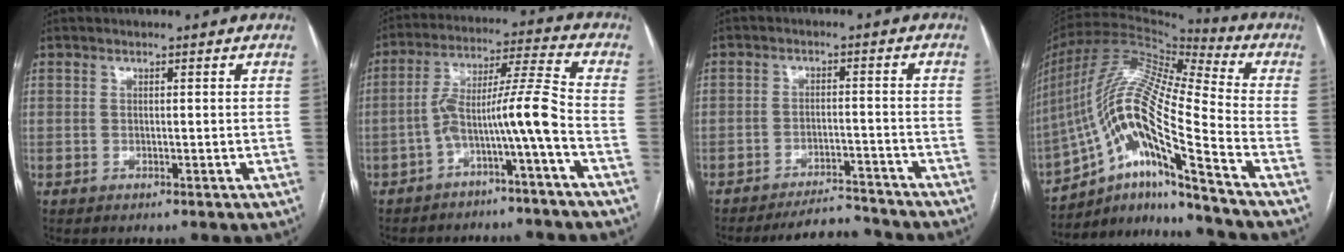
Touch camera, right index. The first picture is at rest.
{"total": 9.1, "force": [-3.8, -0.9, 8.2], "torque": [-0.141, 0.034, -0.064]}
{"total": 6.8, "force": [-6.7, 1.0, 0.4], "torque": [-0.001, 0.007, -0.104]}
{"total": 20.2, "force": [-10.7, 1.2, 17.1], "torque": [-0.359, -0.001, -0.193]}